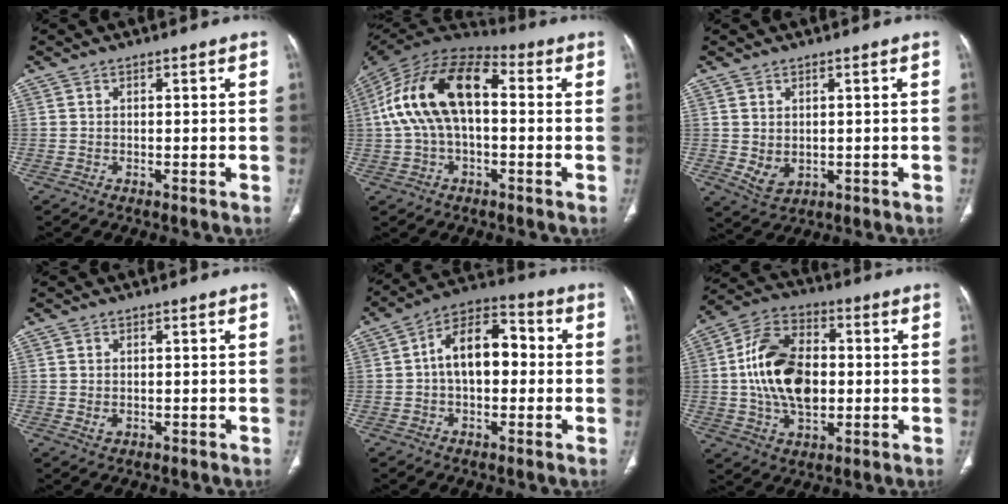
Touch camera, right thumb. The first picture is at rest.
{"total": 18.1, "force": [1.3, 9.9, 15.1], "torque": [-0.284, 0.047, 0.016]}
{"total": 3.6, "force": [0.1, 2.7, 2.4], "torque": [-0.037, -0.010, 0.018]}
{"total": 1.2, "force": [-0.1, 1.0, 0.8], "torque": [-0.015, -0.003, 0.004]}
{"total": 12.4, "force": [0.4, 7.5, 9.9], "torque": [-0.142, 0.038, -0.006]}
{"total": 16.7, "force": [0.0, 10.5, 13.0], "torque": [-0.224, 0.018, -0.001]}